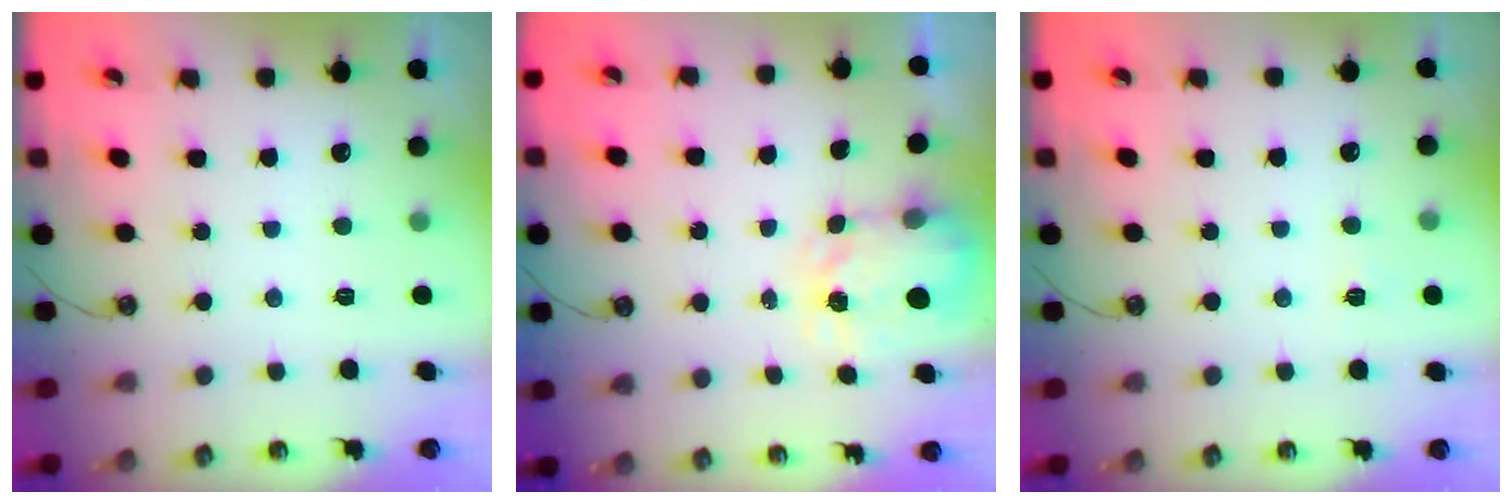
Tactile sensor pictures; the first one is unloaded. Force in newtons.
{"total": 3.6, "press": 3.5, "slide": 0.5}
{"total": 2.7, "press": 2.6, "slide": 0.4}